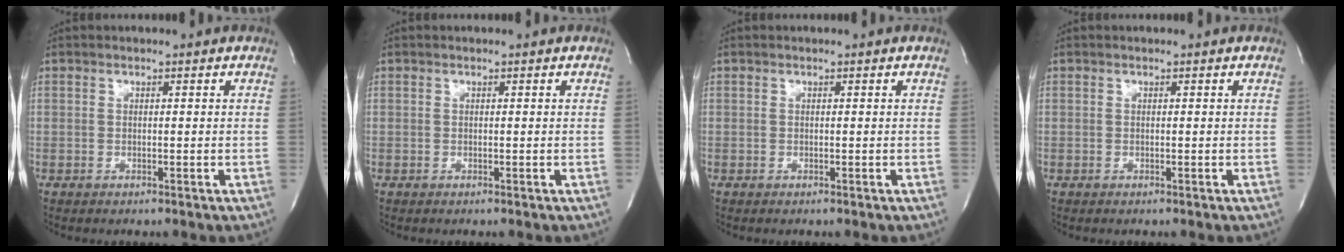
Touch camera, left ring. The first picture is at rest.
{"total": 0.0}
{"total": 0.0}
{"total": 0.0}